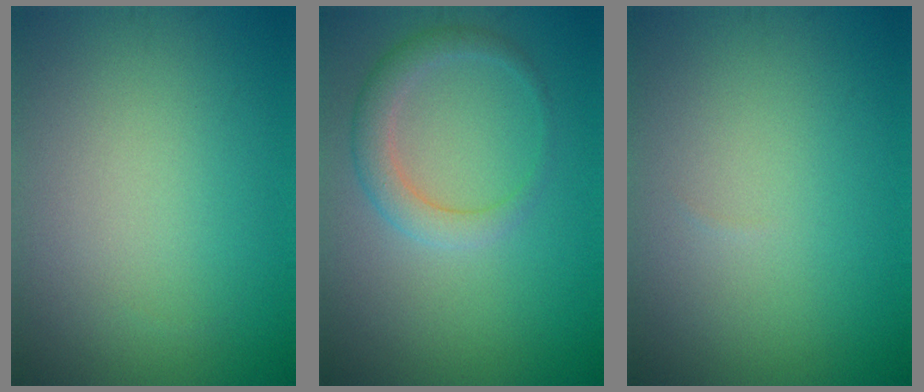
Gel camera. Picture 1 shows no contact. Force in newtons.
{"total": 2.8, "press": 2.8, "slide": 0.3}
{"total": 0.0}